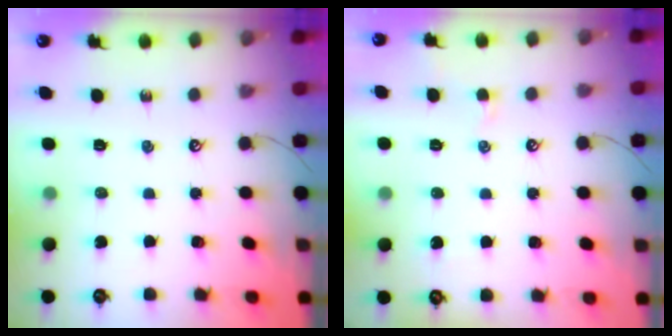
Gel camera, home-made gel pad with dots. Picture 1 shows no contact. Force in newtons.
{"total": 1.2, "press": 1.2, "slide": 0.4}